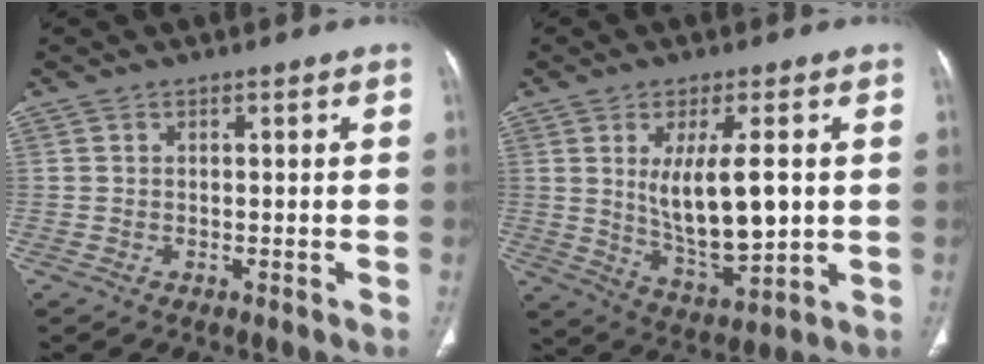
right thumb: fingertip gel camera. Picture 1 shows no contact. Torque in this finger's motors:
{"motor_torque": [-0.64, 1.41, 1.12, 0.69, 0.39]}